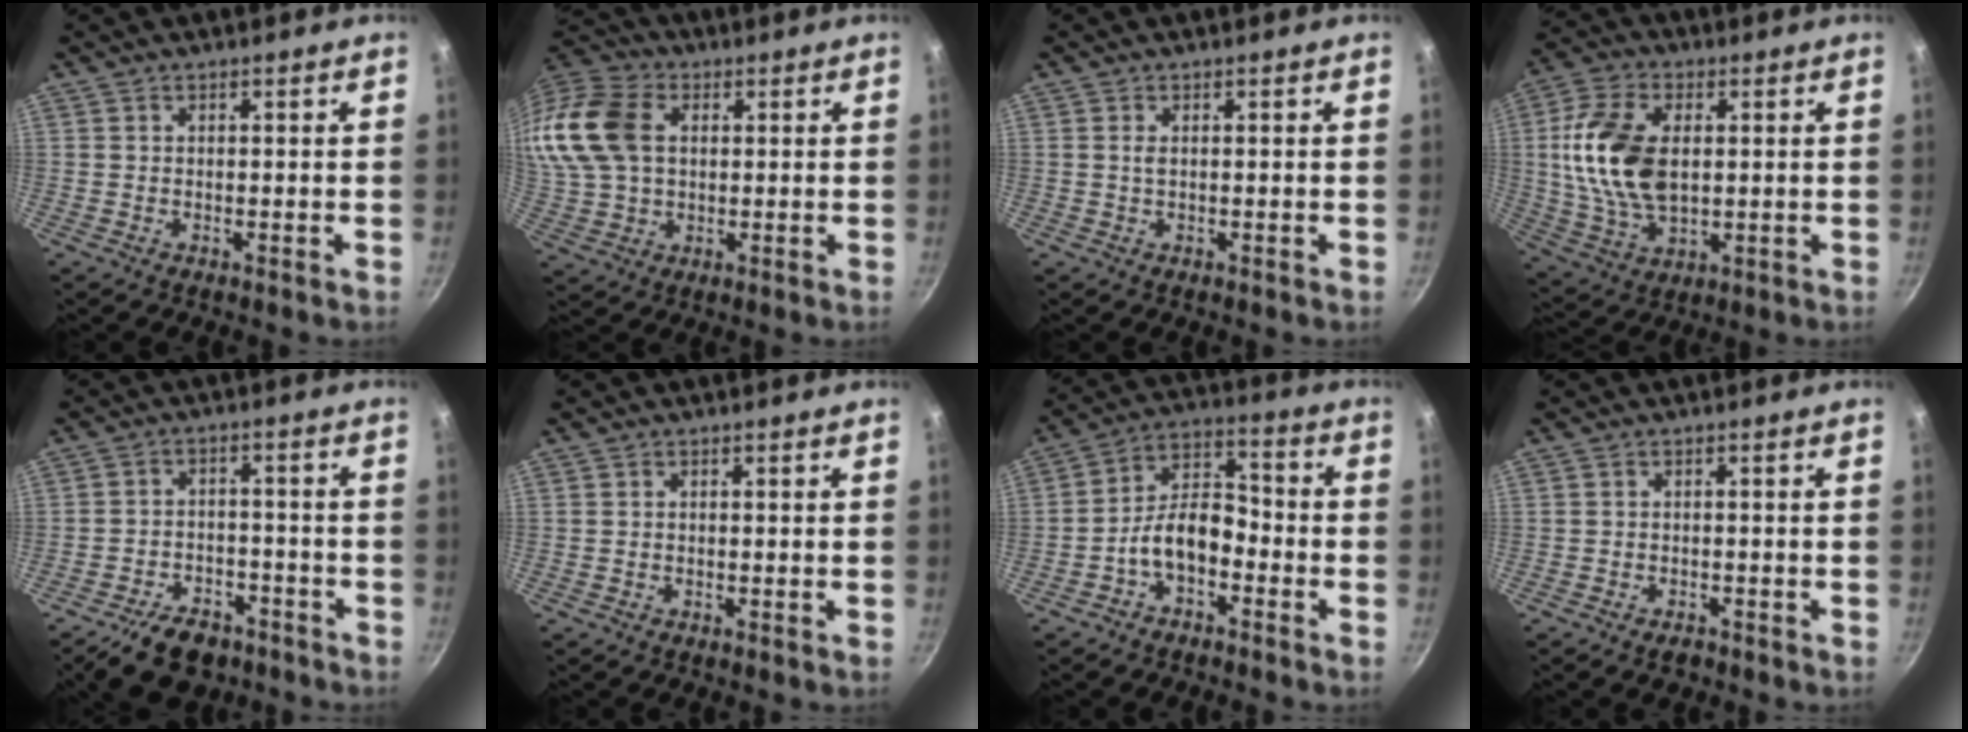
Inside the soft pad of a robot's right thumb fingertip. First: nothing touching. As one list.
[{"total": 20.2, "force": [4.1, 14.4, 13.5], "torque": [-0.303, 0.026, 0.071]}, {"total": 1.0, "force": [0.2, 0.4, 0.9], "torque": [-0.018, 0.000, 0.003]}, {"total": 16.1, "force": [1.9, 9.8, 12.6], "torque": [-0.232, -0.002, 0.037]}, {"total": 10.6, "force": [-7.4, 5.7, 4.8], "torque": [-0.065, 0.051, -0.111]}, {"total": 0.0}, {"total": 9.2, "force": [-4.1, 5.3, 6.4], "torque": [-0.092, 0.057, -0.083]}, {"total": 2.0, "force": [-1.4, 1.0, 0.9], "torque": [-0.016, 0.014, -0.018]}]